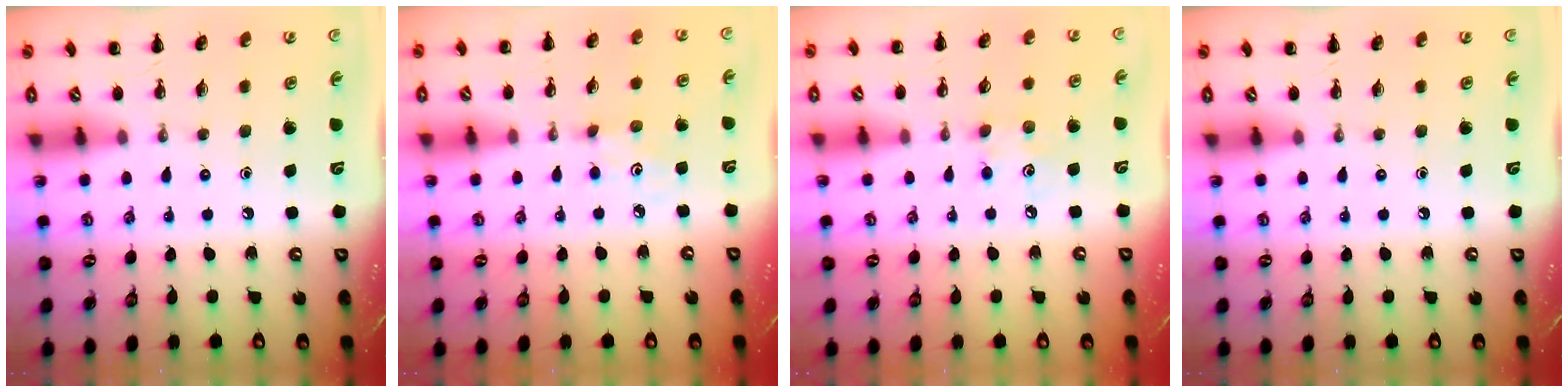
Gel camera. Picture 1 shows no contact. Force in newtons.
{"total": 3.5, "press": 3.4, "slide": 1.0}
{"total": 6.8, "press": 6.6, "slide": 1.7}
{"total": 0.0}